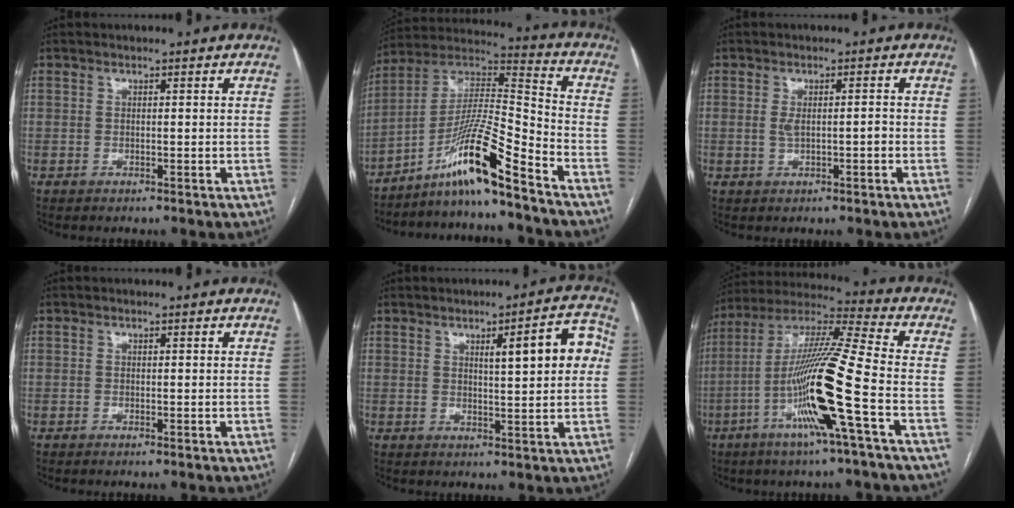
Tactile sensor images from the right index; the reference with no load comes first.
{"total": 13.9, "force": [-9.8, -0.9, 9.9], "torque": [-0.188, 0.008, -0.177]}
{"total": 2.7, "force": [-0.3, 0.9, 2.5], "torque": [-0.049, 0.005, 0.000]}
{"total": 0.0}
{"total": 8.1, "force": [1.9, 1.3, 7.7], "torque": [-0.101, 0.015, 0.023]}
{"total": 17.4, "force": [-5.6, -1.3, 16.4], "torque": [-0.319, -0.010, -0.116]}